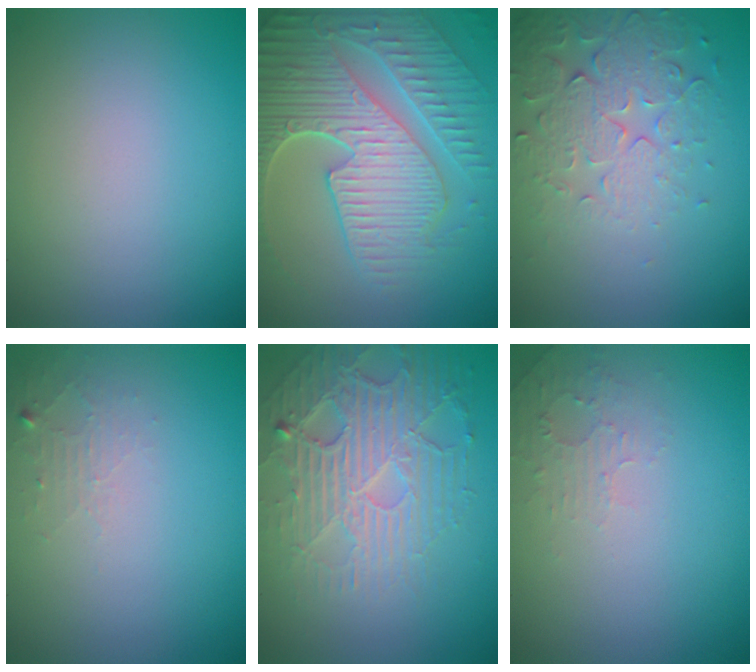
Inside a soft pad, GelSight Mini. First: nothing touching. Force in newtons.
{"total": 9.2, "press": 6.6, "slide": 6.4}
{"total": 5.0, "press": 3.7, "slide": 3.3}
{"total": 1.3, "press": 1.3, "slide": 0.2}
{"total": 5.6, "press": 4.5, "slide": 3.3}
{"total": 1.6, "press": 1.6, "slide": 0.4}